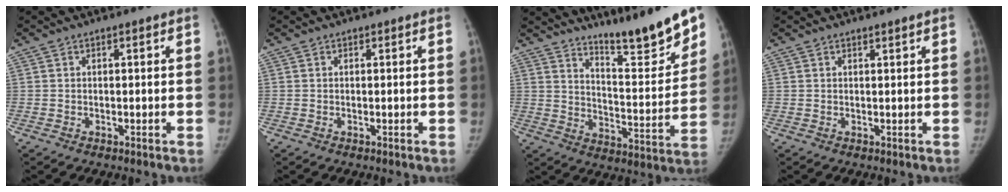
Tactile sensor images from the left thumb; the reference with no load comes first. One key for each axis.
{"total": 0.0}
{"total": 18.2, "fx": 13.8, "fy": 3.5, "fz": 11.3, "tx": -0.120, "ty": -0.101, "tz": 0.214}
{"total": 0.6, "fx": 0.6, "fy": -0.1, "fz": 0.3, "tx": -0.006, "ty": -0.004, "tz": 0.013}